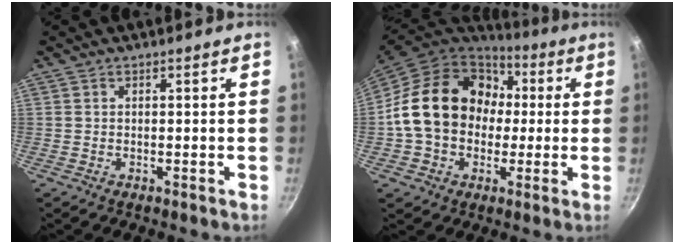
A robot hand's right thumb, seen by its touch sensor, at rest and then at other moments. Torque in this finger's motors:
{"motor_torque": [-0.63, 1.91, 1.78, -0.21, 0.62]}